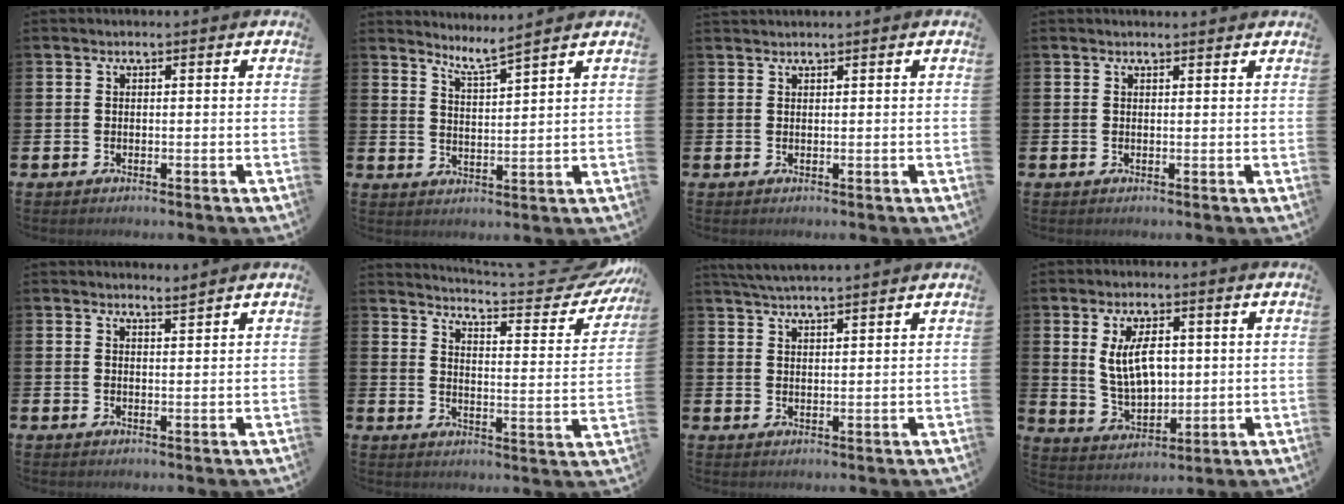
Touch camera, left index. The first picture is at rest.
{"total": 4.5, "force": [4.4, -0.5, 0.9], "torque": [-0.024, -0.030, 0.075]}
{"total": 0.7, "force": [0.7, -0.1, 0.0], "torque": [0.002, -0.002, 0.014]}
{"total": 0.8, "force": [0.8, -0.1, 0.1], "torque": [0.012, -0.005, 0.012]}
{"total": 2.2, "force": [2.2, -0.3, -0.1], "torque": [0.005, -0.012, 0.039]}
{"total": 5.6, "force": [5.2, 0.0, 2.2], "torque": [-0.049, -0.051, 0.080]}
{"total": 3.6, "force": [3.6, -0.3, 0.4], "torque": [-0.011, -0.013, 0.065]}
{"total": 6.6, "force": [2.2, 3.4, 5.3], "torque": [-0.086, -0.001, 0.033]}